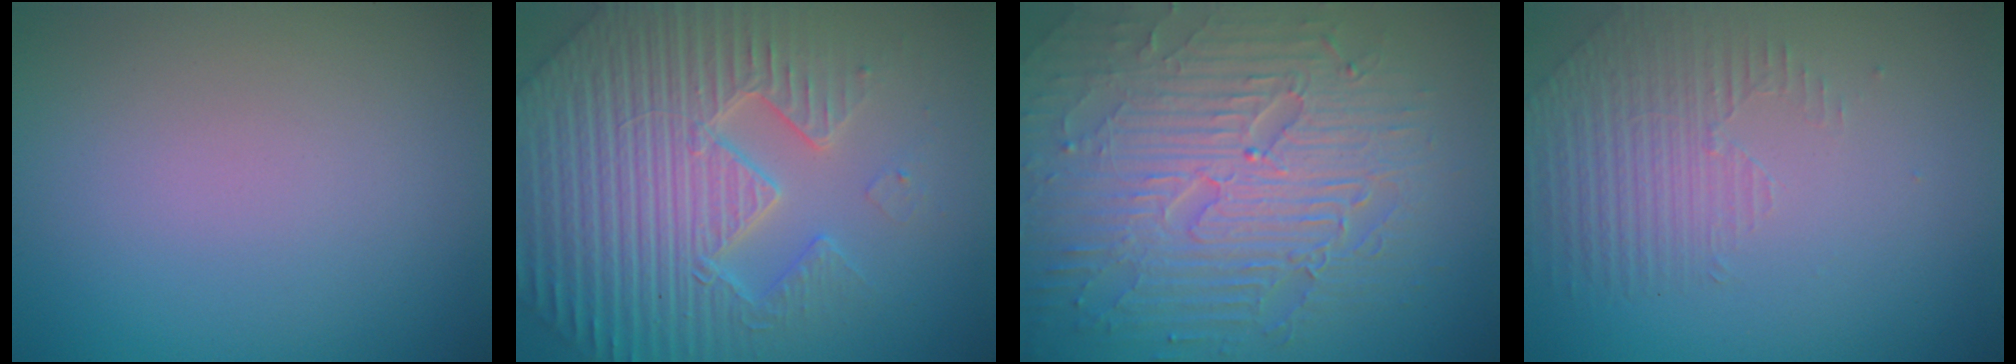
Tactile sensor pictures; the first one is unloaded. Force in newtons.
{"total": 7.7, "press": 7.4, "slide": 1.9}
{"total": 8.9, "press": 6.3, "slide": 6.3}
{"total": 1.5, "press": 0.9, "slide": 1.2}